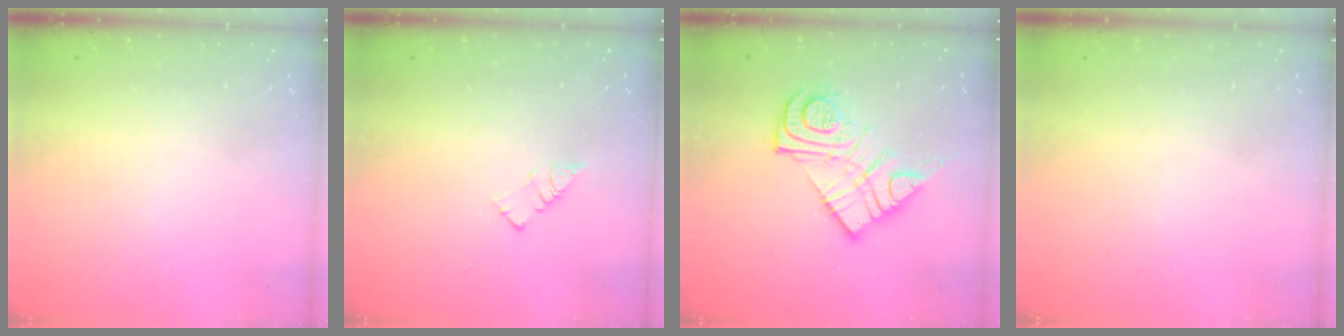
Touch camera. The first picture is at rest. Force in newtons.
{"total": 3.1, "press": 3.1, "slide": 0.2}
{"total": 14.7, "press": 14.7, "slide": 1.3}
{"total": 1.6, "press": 1.6, "slide": 0.1}